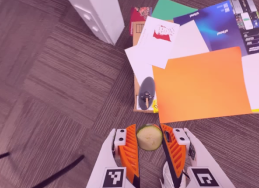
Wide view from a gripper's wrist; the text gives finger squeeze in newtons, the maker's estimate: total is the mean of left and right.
{"total": 9.2, "left": 9.4, "right": 9.1}